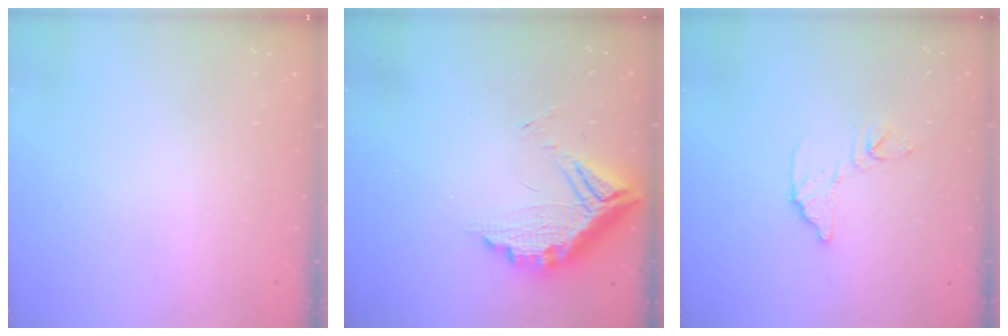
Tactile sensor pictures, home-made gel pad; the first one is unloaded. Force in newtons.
{"total": 13.0, "press": 12.9, "slide": 1.5}
{"total": 8.8, "press": 8.7, "slide": 0.6}